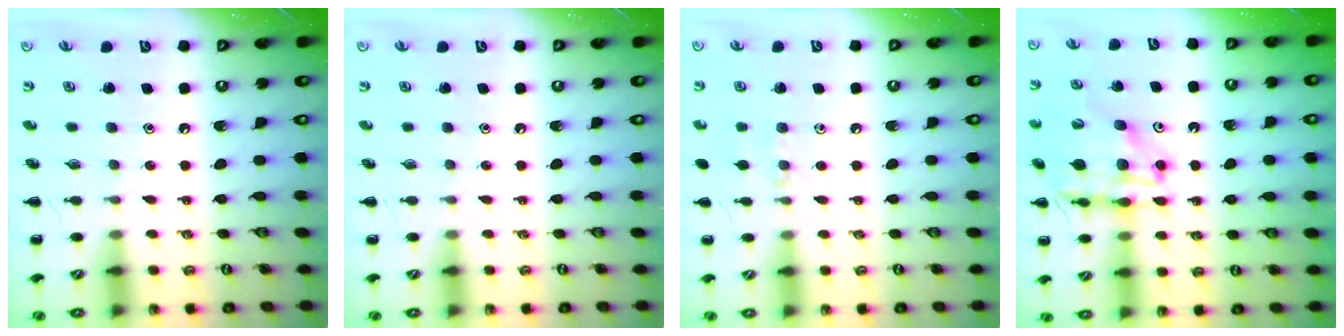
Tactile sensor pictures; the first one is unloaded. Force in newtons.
{"total": 0.0}
{"total": 6.1, "press": 5.8, "slide": 2.0}
{"total": 15.9, "press": 15.3, "slide": 4.0}